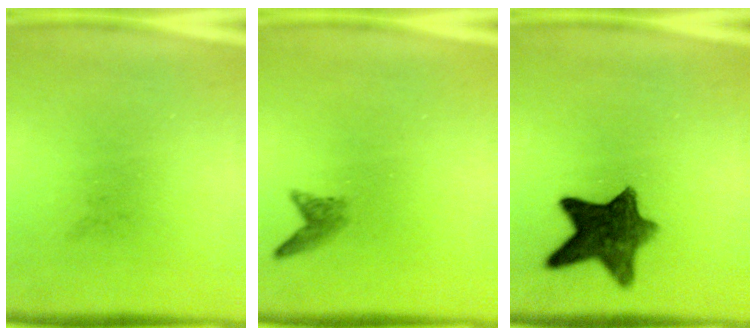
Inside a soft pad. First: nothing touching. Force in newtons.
{"total": 1.5}
{"total": 9.9}